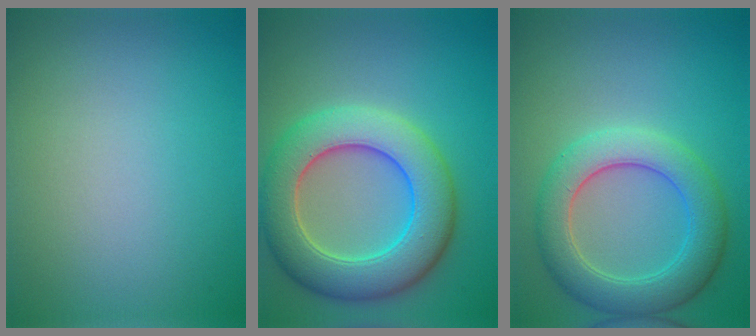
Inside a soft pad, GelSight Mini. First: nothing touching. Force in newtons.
{"total": 8.7, "press": 8.7, "slide": 0.6}
{"total": 5.9, "press": 5.9, "slide": 0.4}